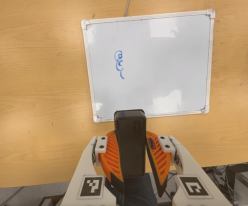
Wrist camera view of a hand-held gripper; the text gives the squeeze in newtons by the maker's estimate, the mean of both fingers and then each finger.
{"total": 9.8, "left": 9.4, "right": 10.1}